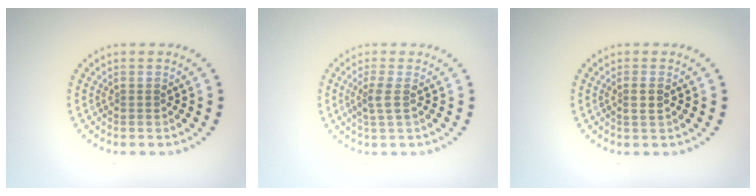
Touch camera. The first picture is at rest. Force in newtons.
{"total": 1.7, "press": 1.3, "slide": 1.1}
{"total": 1.2, "press": 1.0, "slide": 0.5}